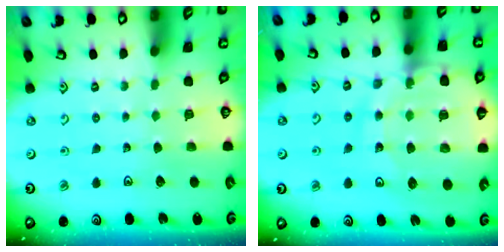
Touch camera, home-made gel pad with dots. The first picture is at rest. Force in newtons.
{"total": 16.0, "press": 15.7, "slide": 2.8}